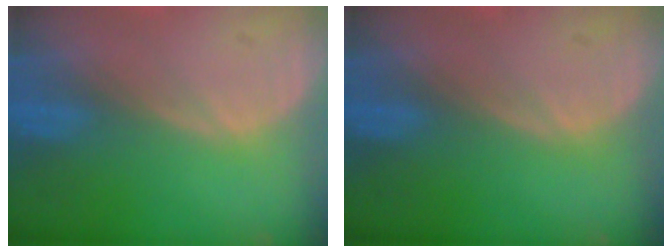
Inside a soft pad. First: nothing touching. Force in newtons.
{"total": 0.0}